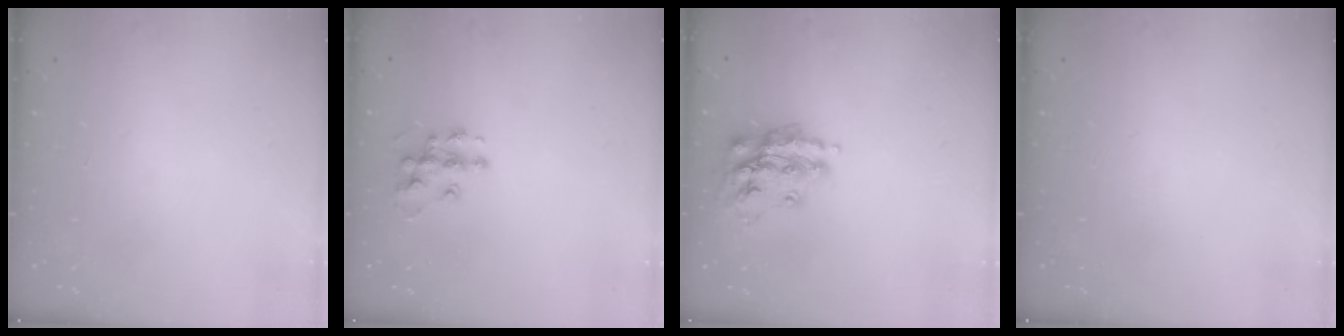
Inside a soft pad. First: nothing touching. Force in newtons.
{"total": 9.6, "press": 9.6, "slide": 0.5}
{"total": 15.1, "press": 15.0, "slide": 1.0}
{"total": 0.0}